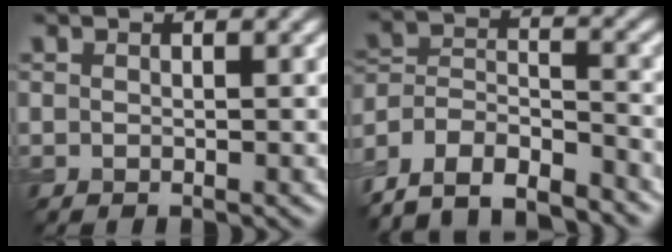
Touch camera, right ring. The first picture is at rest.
{"total": 8.6, "force": [-7.4, 3.1, 3.1], "torque": [-0.060, -0.002, -0.136]}